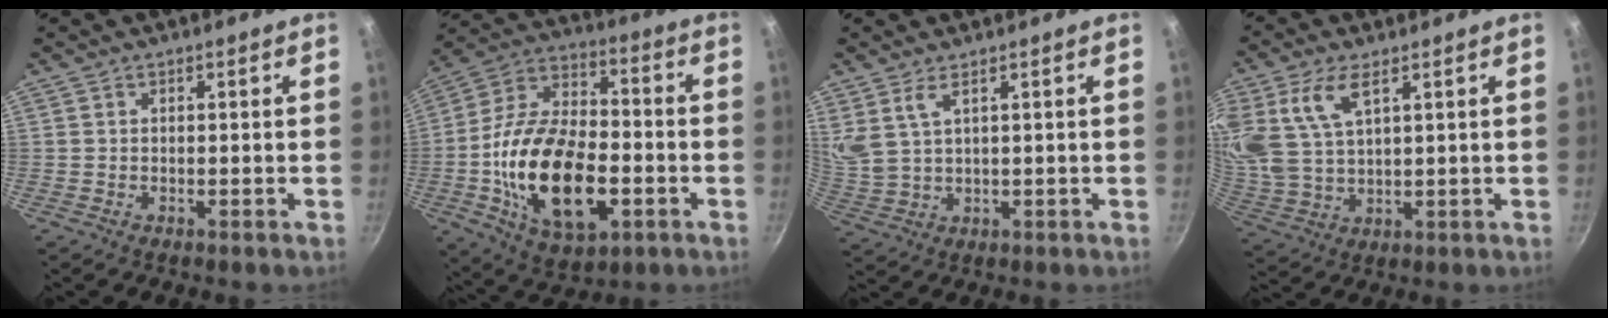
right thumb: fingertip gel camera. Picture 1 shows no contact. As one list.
[{"total": 24.2, "force": [-5.5, 13.4, 19.4], "torque": [-0.342, 0.027, -0.099]}, {"total": 4.7, "force": [2.5, 2.0, 3.5], "torque": [-0.070, -0.019, 0.064]}, {"total": 12.2, "force": [5.3, 6.4, 9.0], "torque": [-0.184, -0.015, 0.114]}]